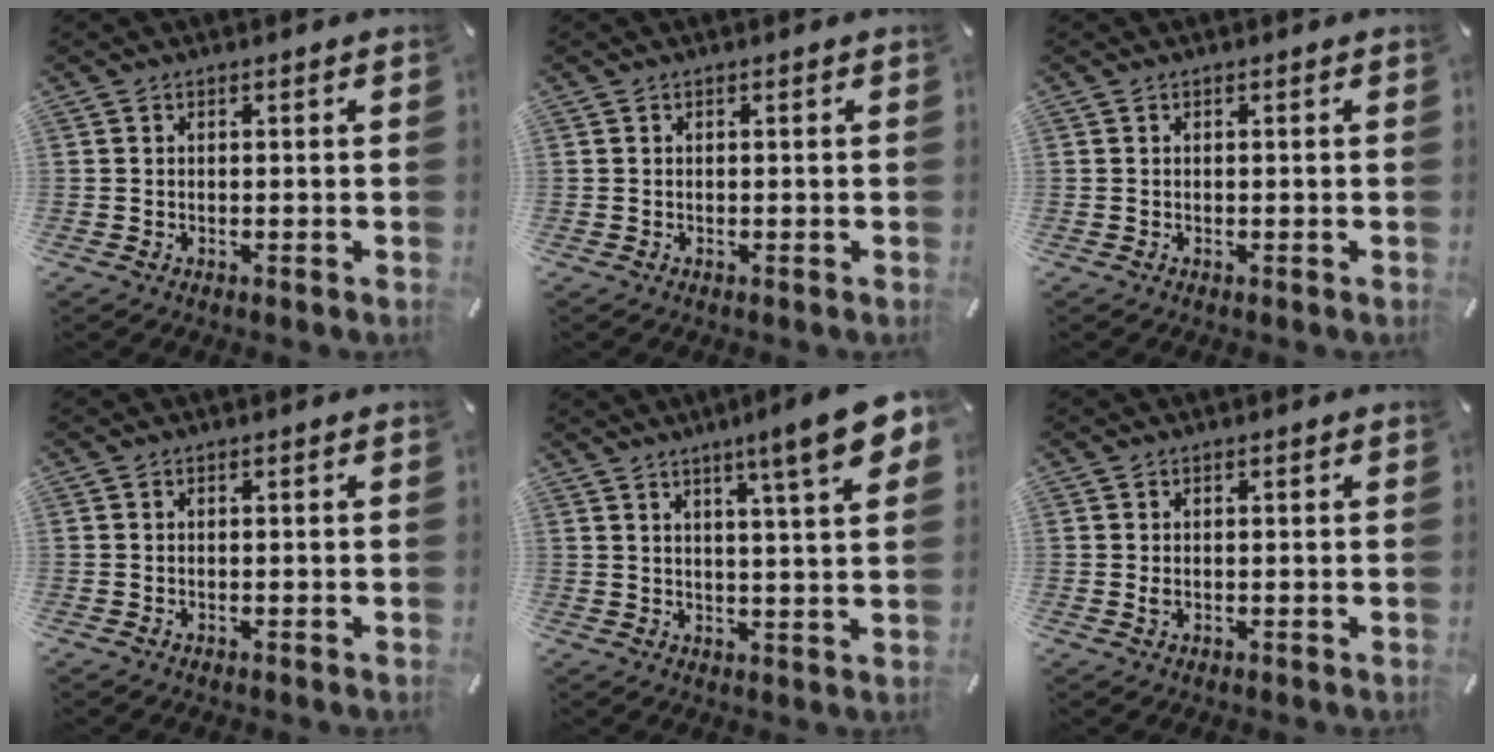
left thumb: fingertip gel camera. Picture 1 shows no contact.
{"total": 0.0}
{"total": 0.0}
{"total": 0.0}
{"total": 12.0, "force": [6.6, 0.7, 10.0], "torque": [-0.152, -0.033, 0.100]}
{"total": 1.0, "force": [0.1, 0.6, 0.8], "torque": [-0.016, 0.002, 0.001]}